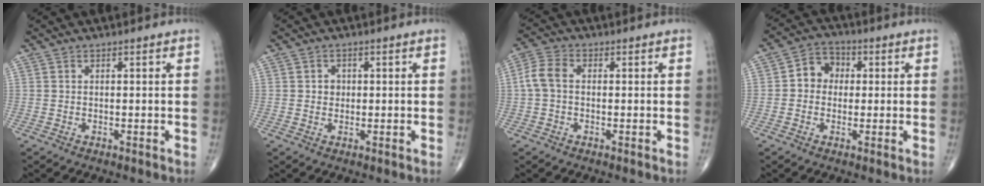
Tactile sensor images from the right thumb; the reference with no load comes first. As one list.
[{"total": 1.8, "force": [0.2, 1.6, 0.7], "torque": [-0.001, 0.003, 0.002]}, {"total": 4.8, "force": [0.0, 3.2, 3.6], "torque": [-0.079, 0.015, -0.008]}, {"total": 6.0, "force": [0.3, 5.2, 3.0], "torque": [-0.026, 0.019, -0.007]}]